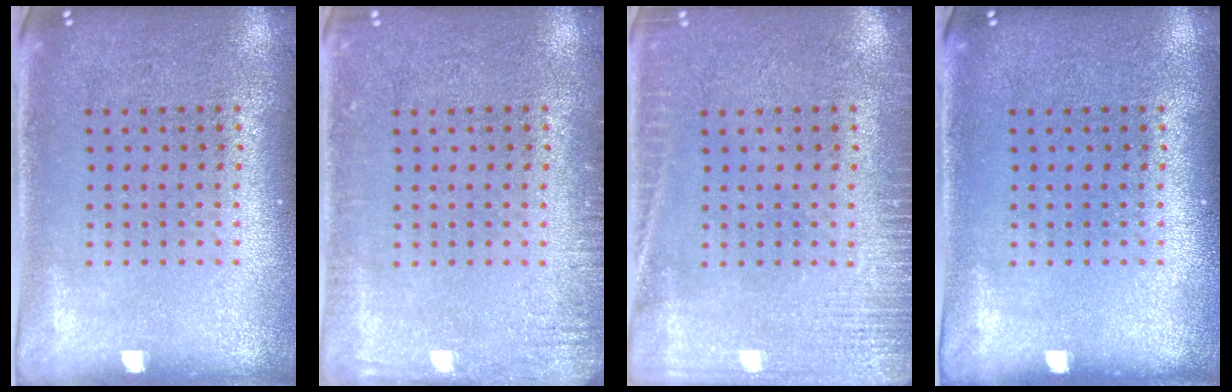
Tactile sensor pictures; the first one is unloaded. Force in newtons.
{"total": 1.8, "press": 1.8, "slide": 0.2}
{"total": 2.9, "press": 2.9, "slide": 0.4}
{"total": 0.0}